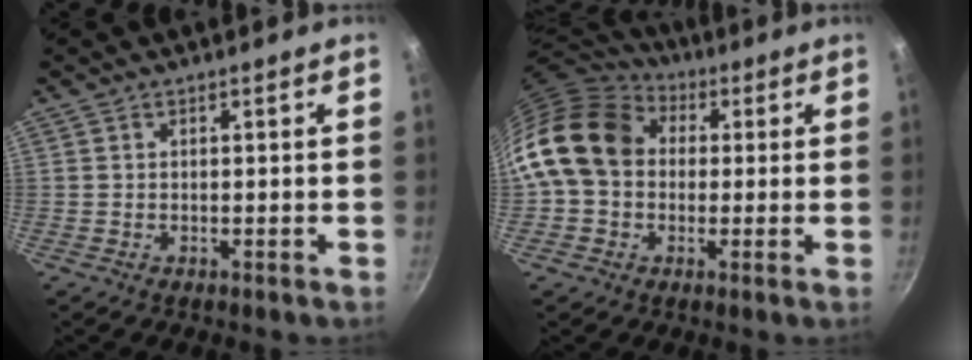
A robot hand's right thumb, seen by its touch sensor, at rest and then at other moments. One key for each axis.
{"total": 17.6, "fx": 2.3, "fy": 14.0, "fz": 10.4, "tx": -0.179, "ty": 0.037, "tz": 0.028}